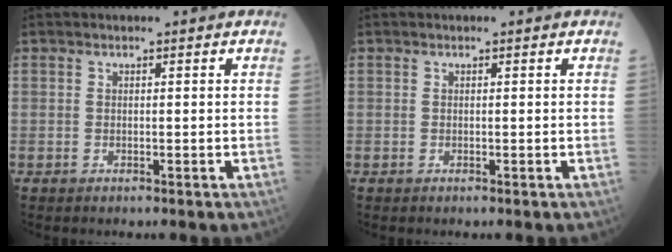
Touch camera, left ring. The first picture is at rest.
{"total": 0.0}